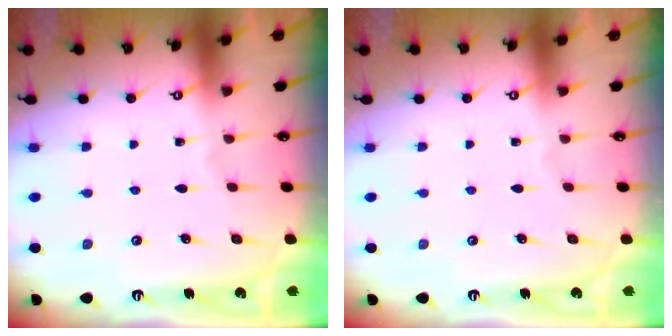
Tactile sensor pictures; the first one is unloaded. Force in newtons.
{"total": 0.0}